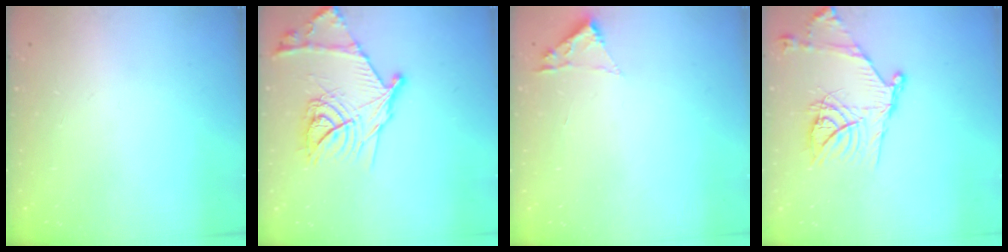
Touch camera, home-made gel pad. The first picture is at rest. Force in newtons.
{"total": 19.6, "press": 19.5, "slide": 1.5}
{"total": 1.8, "press": 1.8, "slide": 0.2}
{"total": 18.9, "press": 18.8, "slide": 1.9}